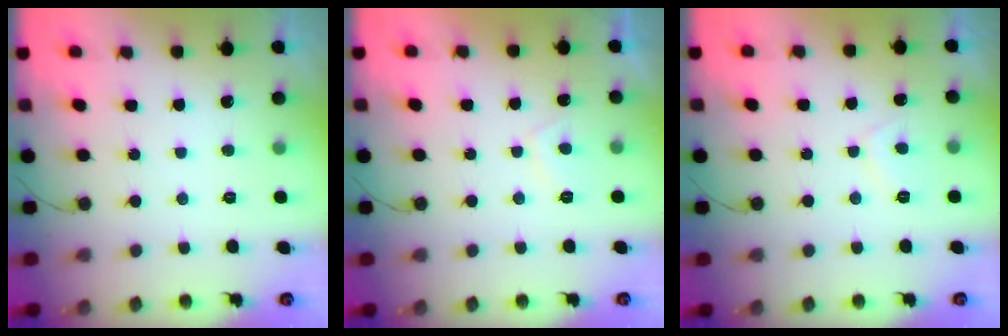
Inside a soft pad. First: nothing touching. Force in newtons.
{"total": 3.0, "press": 2.9, "slide": 0.9}
{"total": 2.6, "press": 2.5, "slide": 0.8}